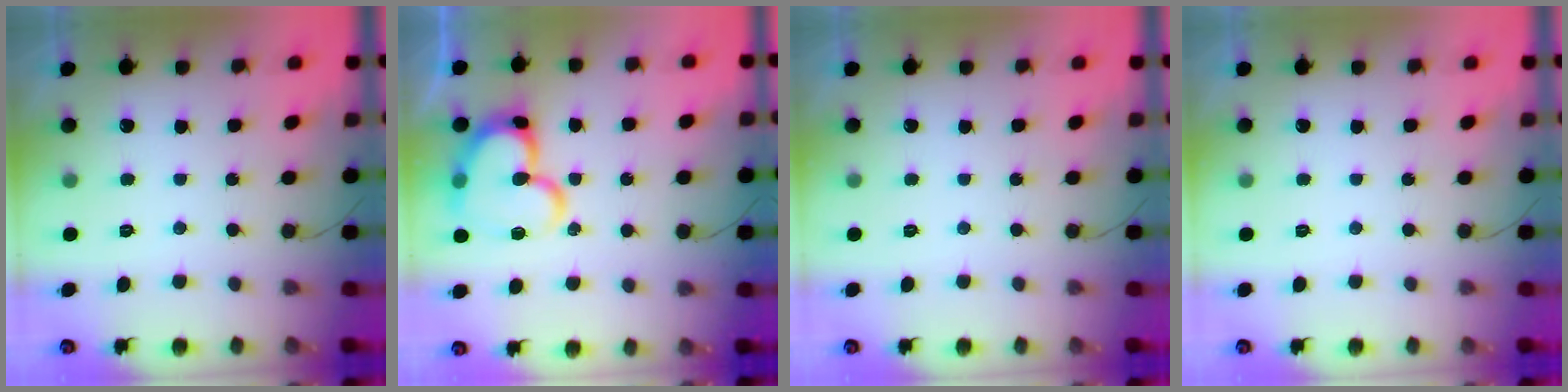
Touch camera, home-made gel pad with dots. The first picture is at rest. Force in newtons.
{"total": 18.9, "press": 18.8, "slide": 2.3}
{"total": 0.0}
{"total": 0.0}